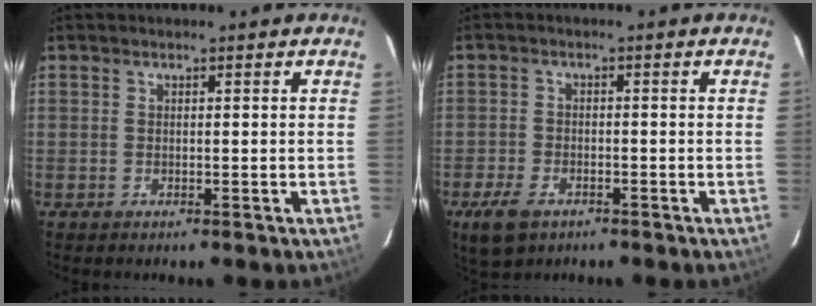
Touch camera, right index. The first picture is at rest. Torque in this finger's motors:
{"motor_torque": [0.40, -0.42, 0.05, 0.02]}